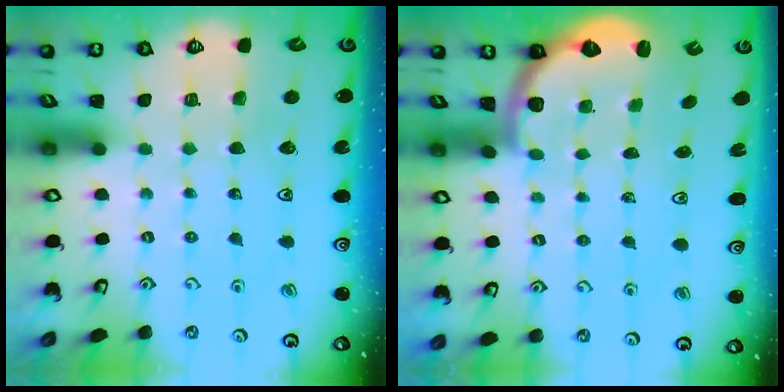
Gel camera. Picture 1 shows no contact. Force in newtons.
{"total": 2.5, "press": 2.1, "slide": 1.4}